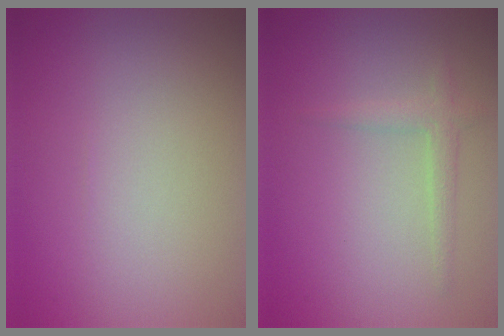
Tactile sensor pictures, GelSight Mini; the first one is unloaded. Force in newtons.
{"total": 1.6, "press": 1.6, "slide": 0.1}